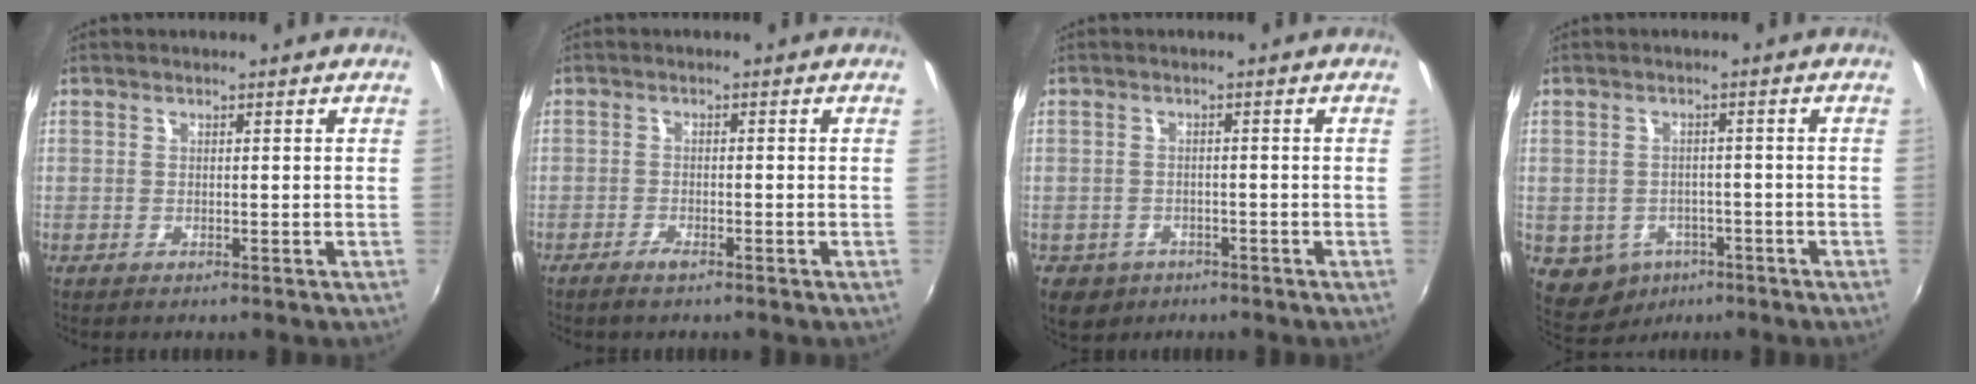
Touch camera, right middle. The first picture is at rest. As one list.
[{"total": 2.3, "force": [-1.9, 0.5, 1.2], "torque": [-0.036, -0.003, -0.038]}, {"total": 5.3, "force": [-2.6, 4.2, 1.9], "torque": [-0.050, -0.007, -0.035]}, {"total": 7.7, "force": [-3.7, 6.2, 2.6], "torque": [-0.077, -0.005, -0.040]}]